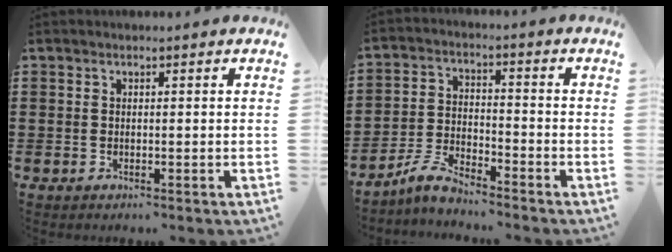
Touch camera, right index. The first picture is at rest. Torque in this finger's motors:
{"motor_torque": [-0.45, -0.64, 0.05, 0.06]}